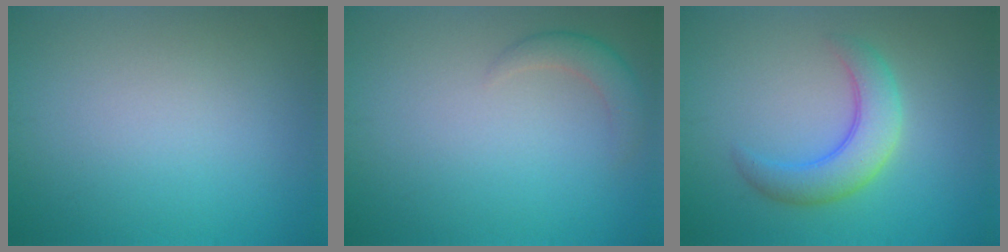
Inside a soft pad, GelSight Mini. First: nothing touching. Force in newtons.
{"total": 2.0, "press": 2.0, "slide": 0.2}
{"total": 4.3, "press": 4.3, "slide": 0.2}